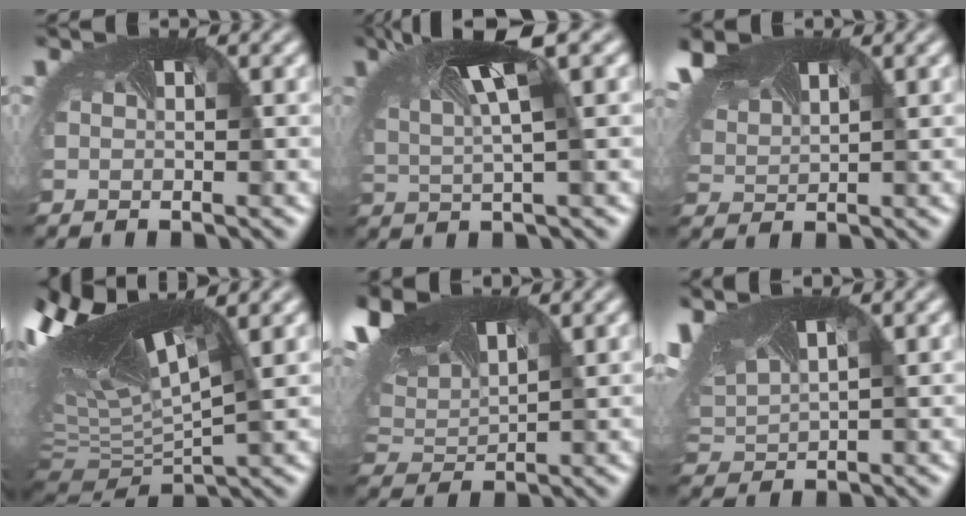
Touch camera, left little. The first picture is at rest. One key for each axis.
{"total": 5.8, "fx": 2.6, "fy": 1.5, "fz": 4.9, "tx": -0.107, "ty": 0.010, "tz": 0.050}
{"total": 6.5, "fx": 4.5, "fy": 2.9, "fz": 3.6, "tx": -0.100, "ty": 0.018, "tz": 0.082}
{"total": 14.5, "fx": 4.5, "fy": 6.4, "fz": 12.2, "tx": -0.235, "ty": 0.025, "tz": 0.088}
{"total": 9.4, "fx": 5.5, "fy": 4.3, "fz": 6.4, "tx": -0.139, "ty": 0.024, "tz": 0.090}
{"total": 6.3, "fx": 3.0, "fy": 3.0, "fz": 4.6, "tx": -0.112, "ty": 0.014, "tz": 0.058}